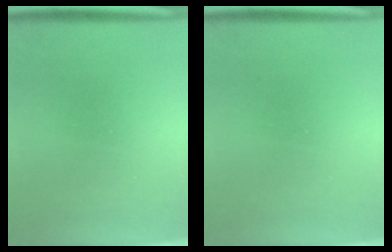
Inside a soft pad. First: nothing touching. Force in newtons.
{"total": 0.0}